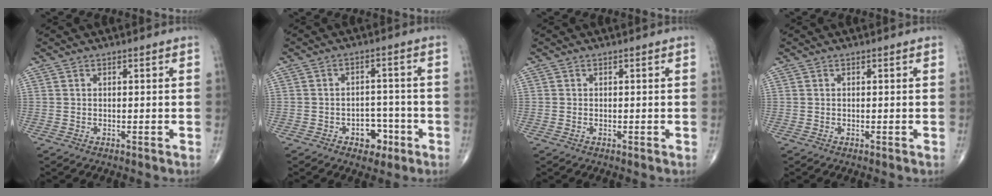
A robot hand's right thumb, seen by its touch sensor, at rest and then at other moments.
{"total": 5.4, "force": [-2.6, 3.7, 2.9], "torque": [-0.009, 0.028, -0.035]}
{"total": 0.0}
{"total": 0.0}